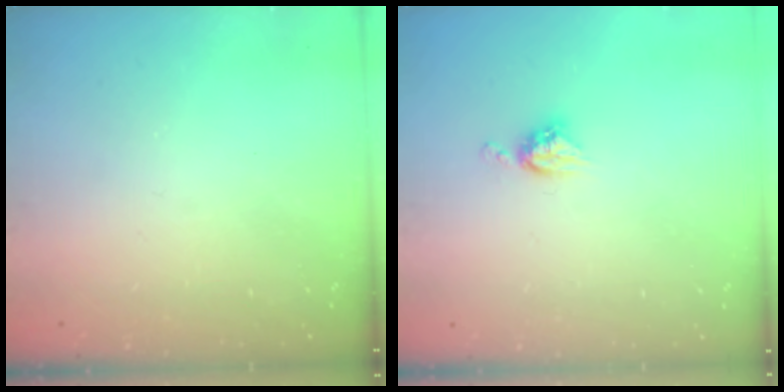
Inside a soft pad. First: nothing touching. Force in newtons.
{"total": 5.4, "press": 5.4, "slide": 0.1}